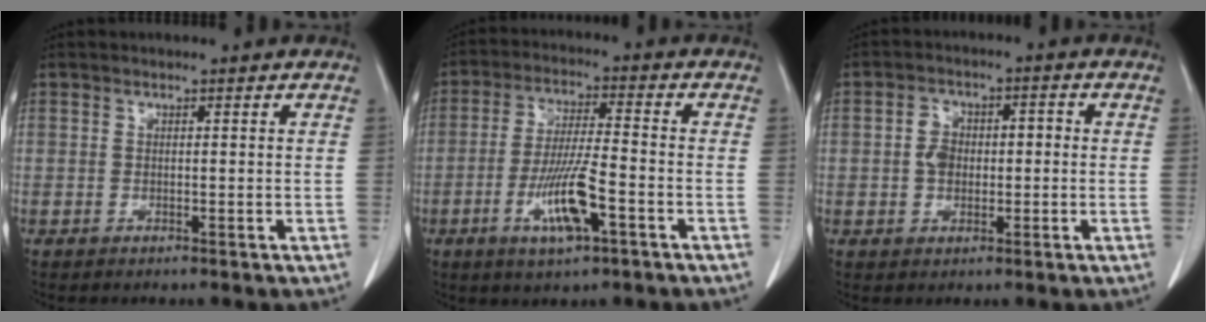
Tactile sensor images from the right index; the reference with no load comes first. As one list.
[{"total": 9.5, "force": [-3.9, 1.2, 8.6], "torque": [-0.169, -0.008, -0.070]}, {"total": 4.6, "force": [-0.3, 3.4, 3.1], "torque": [-0.065, 0.024, -0.008]}]